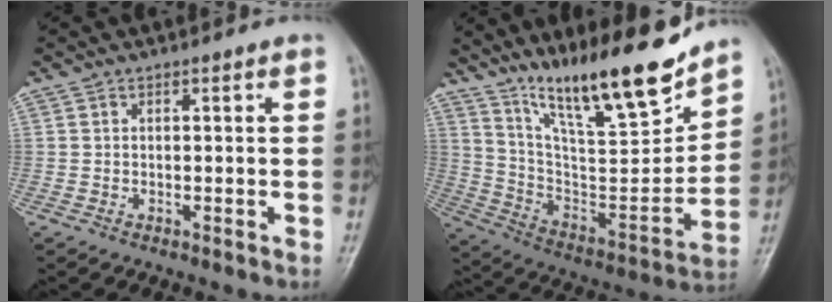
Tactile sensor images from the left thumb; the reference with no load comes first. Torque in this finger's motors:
{"motor_torque": [0.45, 0.13, 1.37, -1.40, 0.20]}